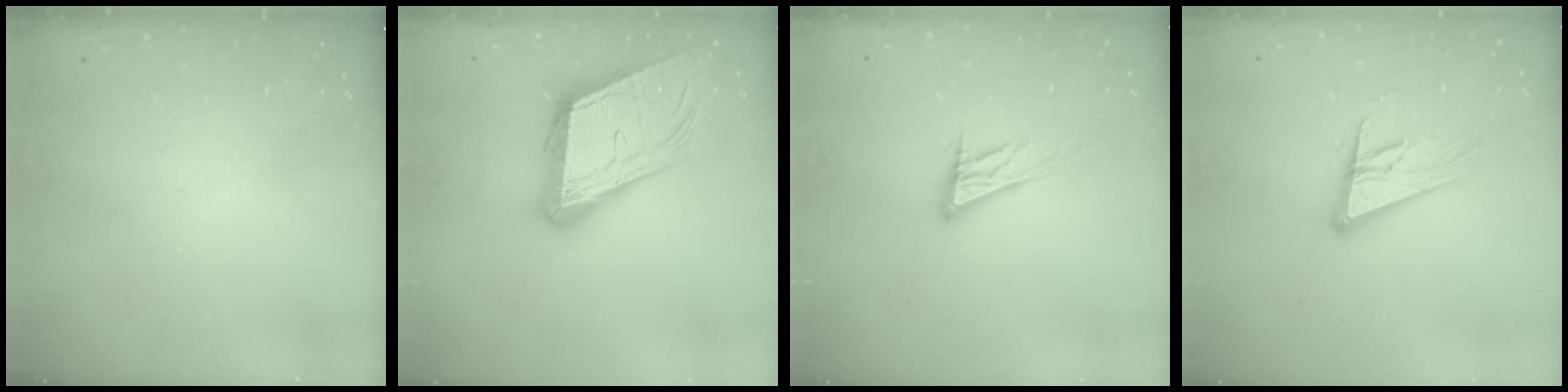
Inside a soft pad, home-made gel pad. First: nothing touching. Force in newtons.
{"total": 20.4, "press": 20.0, "slide": 3.9}
{"total": 12.7, "press": 12.4, "slide": 2.8}
{"total": 14.7, "press": 14.1, "slide": 4.0}